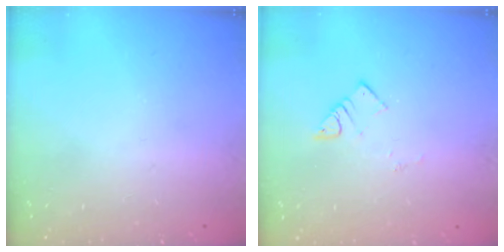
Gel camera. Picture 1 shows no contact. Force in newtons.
{"total": 3.6, "press": 3.6, "slide": 0.3}